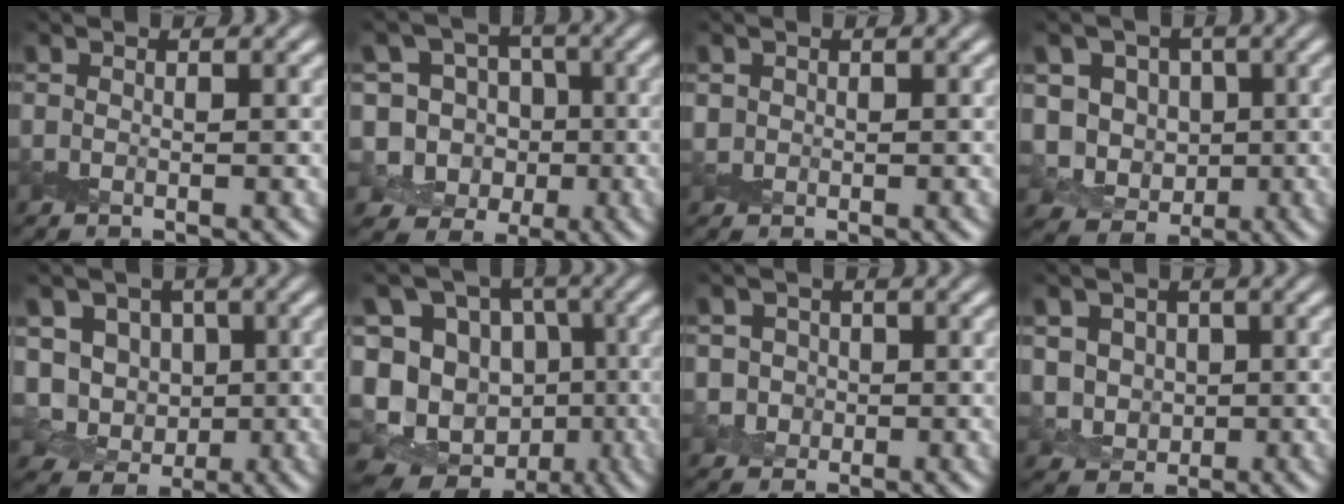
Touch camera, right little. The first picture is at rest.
{"total": 8.5, "force": [-1.0, 7.9, 2.8], "torque": [-0.058, 0.031, -0.050]}
{"total": 0.9, "force": [0.2, 0.8, 0.1], "torque": [0.000, -0.003, 0.006]}
{"total": 5.9, "force": [0.0, 5.2, 2.7], "torque": [-0.042, -0.005, -0.014]}
{"total": 5.5, "force": [0.0, 4.9, 2.5], "torque": [-0.039, -0.005, -0.012]}
{"total": 16.7, "force": [-5.7, 14.4, 6.2], "torque": [-0.146, -0.011, -0.086]}
{"total": 2.1, "force": [-0.1, 2.1, 0.5], "torque": [0.006, -0.001, 0.000]}
{"total": 3.3, "force": [0.1, 3.0, 1.2], "torque": [-0.029, -0.006, 0.004]}